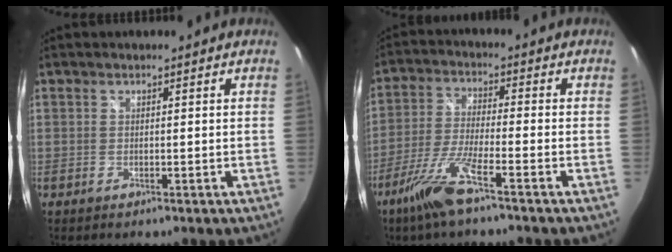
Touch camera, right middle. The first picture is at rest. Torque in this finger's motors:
{"motor_torque": [0.80, -0.74, 0.22, 0.12]}